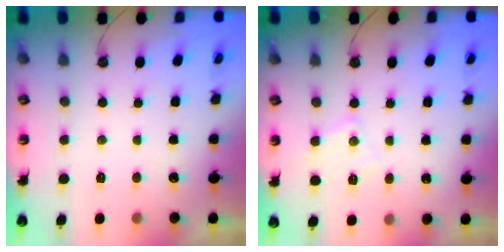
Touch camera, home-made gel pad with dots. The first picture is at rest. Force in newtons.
{"total": 6.7, "press": 6.7, "slide": 0.6}